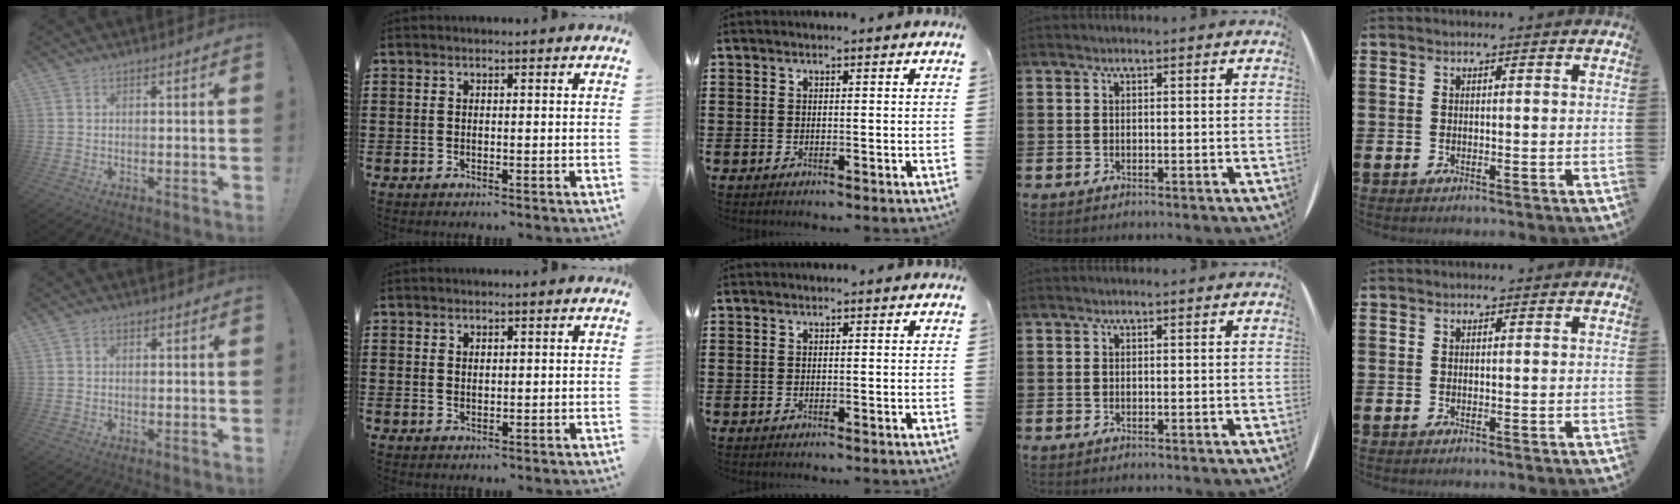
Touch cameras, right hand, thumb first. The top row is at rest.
{"thumb": {"total": 0.8, "force": [0.3, 0.7, 0.3], "torque": [-0.002, 0.001, 0.004]}, "index": {"total": 0.9, "force": [0.8, 0.5, 0.2], "torque": [-0.005, 0.002, 0.015]}}